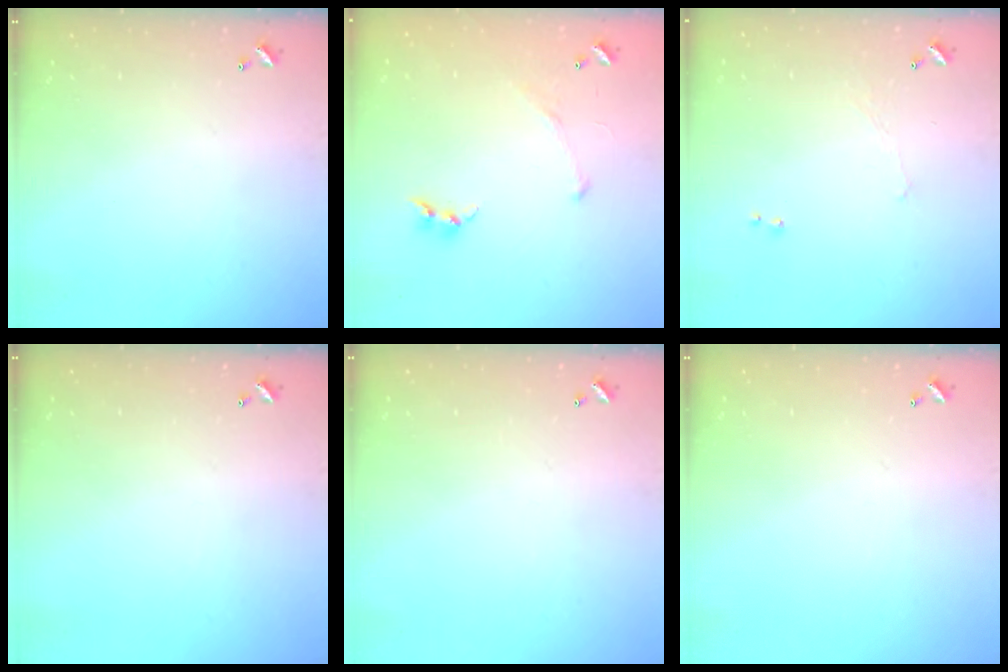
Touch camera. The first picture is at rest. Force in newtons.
{"total": 3.9, "press": 3.9, "slide": 0.8}
{"total": 0.7, "press": 0.3, "slide": 0.6}
{"total": 0.0}
{"total": 0.0}
{"total": 0.0}